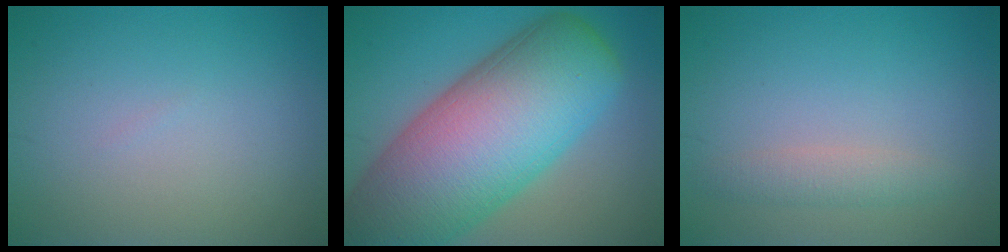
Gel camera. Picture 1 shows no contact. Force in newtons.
{"total": 16.9, "press": 16.9, "slide": 0.9}
{"total": 1.8, "press": 1.8, "slide": 0.2}